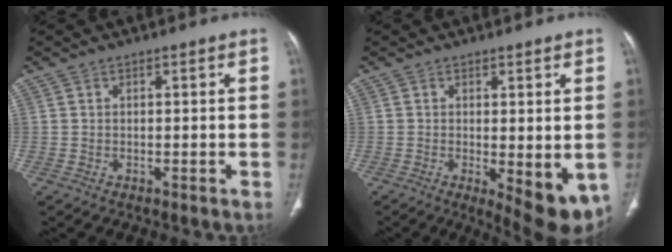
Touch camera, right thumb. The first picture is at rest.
{"total": 9.7, "force": [-2.5, 3.5, 8.8], "torque": [-0.107, -0.023, -0.025]}